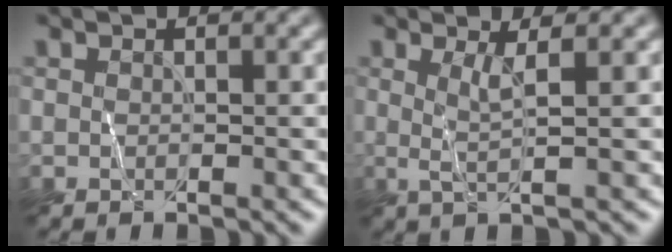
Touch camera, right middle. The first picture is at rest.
{"total": 2.2, "force": [0.5, 0.3, 2.1], "torque": [-0.043, -0.004, 0.011]}